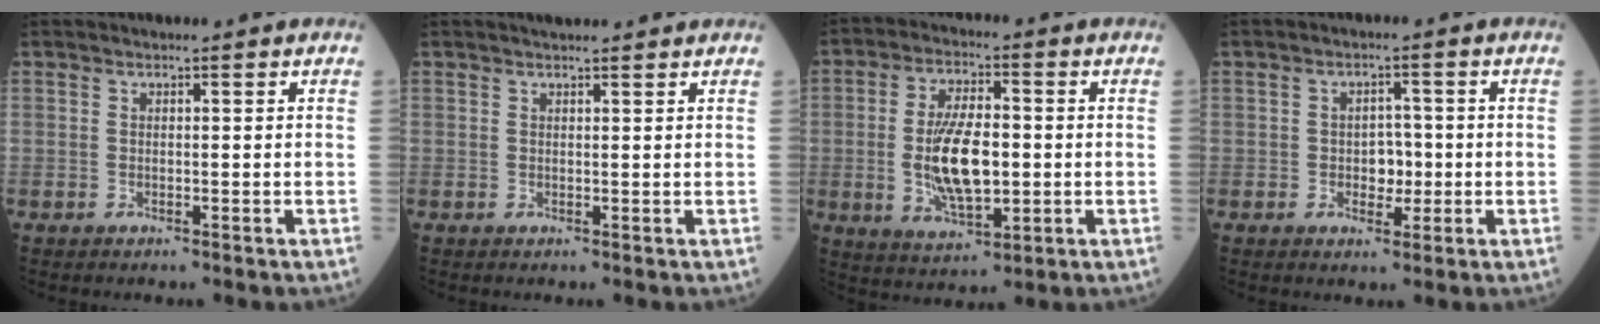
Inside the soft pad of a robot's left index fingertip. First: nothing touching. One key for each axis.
{"total": 4.0, "fx": 3.7, "fy": 0.3, "fz": 1.5, "tx": -0.020, "ty": 0.022, "tz": 0.047}
{"total": 11.0, "fx": -0.8, "fy": 4.2, "fz": 10.1, "tx": -0.206, "ty": -0.003, "tz": -0.010}
{"total": 3.4, "fx": -0.5, "fy": 2.2, "fz": 2.5, "tx": -0.033, "ty": 0.007, "tz": -0.005}